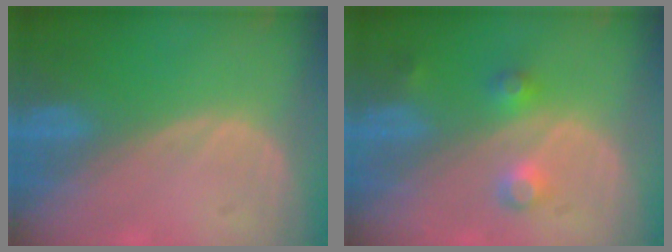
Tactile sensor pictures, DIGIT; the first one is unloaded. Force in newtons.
{"total": 3.6, "press": 3.4, "slide": 1.1}